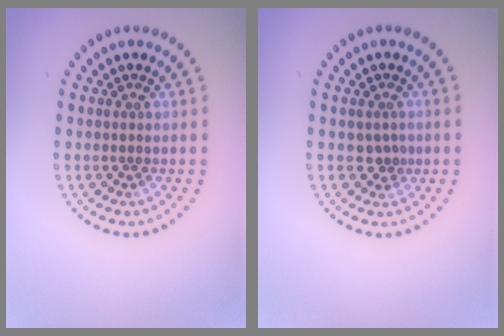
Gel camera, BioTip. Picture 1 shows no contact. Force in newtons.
{"total": 1.3, "press": 1.2, "slide": 0.6}